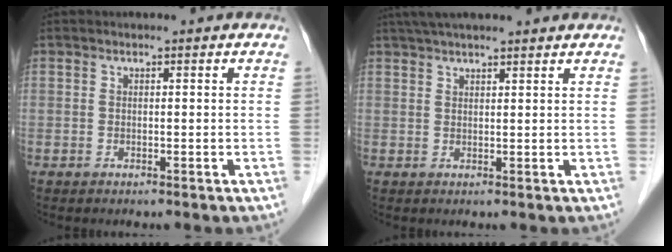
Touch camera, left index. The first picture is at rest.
{"total": 10.2, "force": [8.8, 1.1, 5.1], "torque": [-0.080, 0.043, 0.123]}